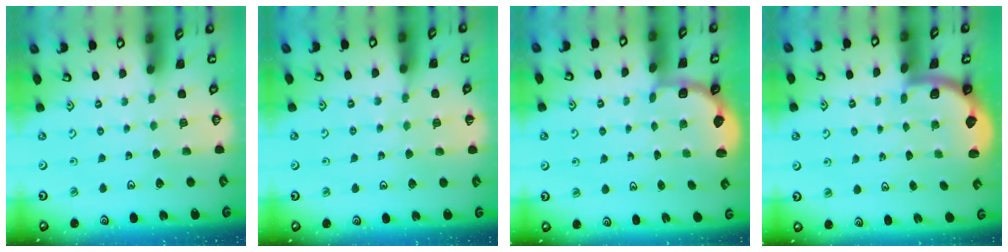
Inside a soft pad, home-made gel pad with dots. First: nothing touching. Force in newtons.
{"total": 3.9, "press": 3.8, "slide": 0.6}
{"total": 2.7, "press": 2.1, "slide": 1.8}
{"total": 1.9, "press": 1.8, "slide": 0.5}